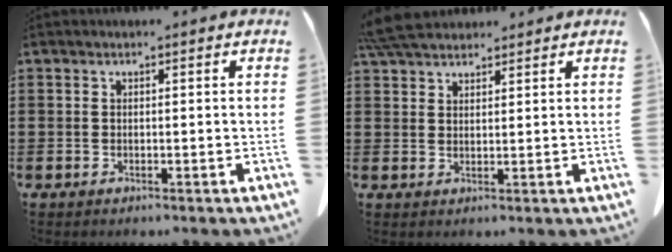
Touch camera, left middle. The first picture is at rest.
{"total": 5.3, "force": [4.8, 1.2, 2.1], "torque": [-0.054, -0.007, 0.094]}